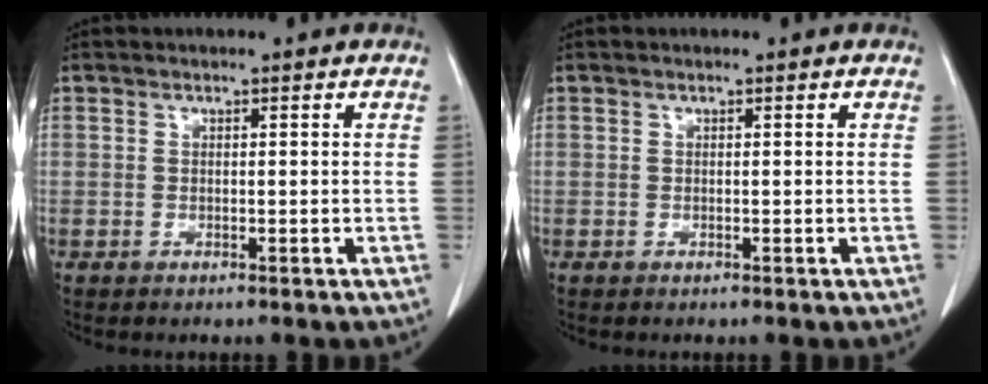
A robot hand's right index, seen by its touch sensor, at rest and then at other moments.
{"total": 0.0}